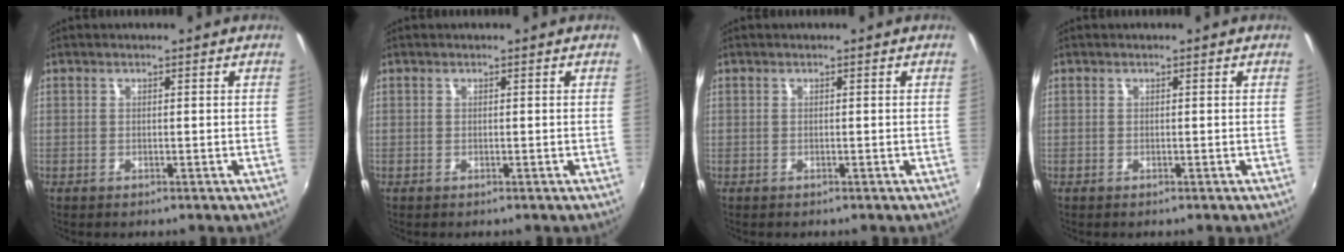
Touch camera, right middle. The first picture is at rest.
{"total": 0.0}
{"total": 0.0}
{"total": 0.0}